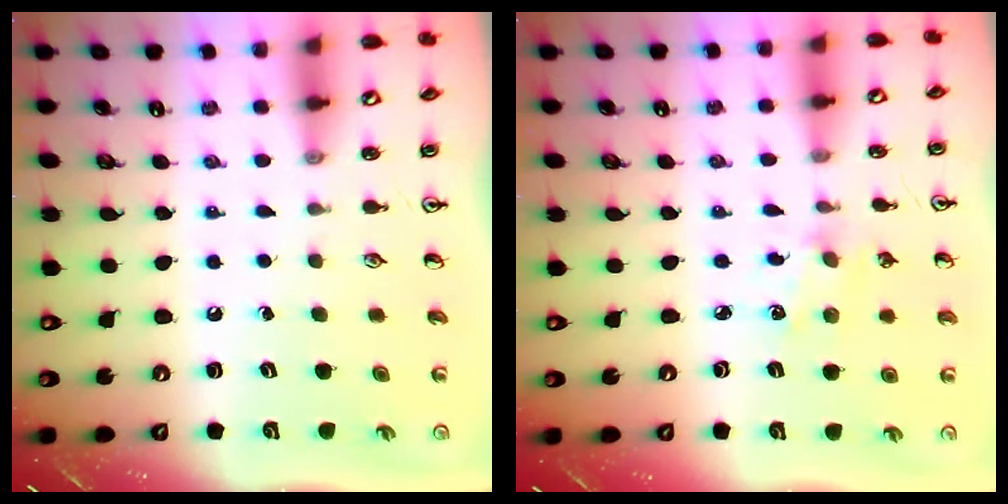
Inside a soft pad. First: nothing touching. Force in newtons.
{"total": 1.7, "press": 1.7, "slide": 0.4}